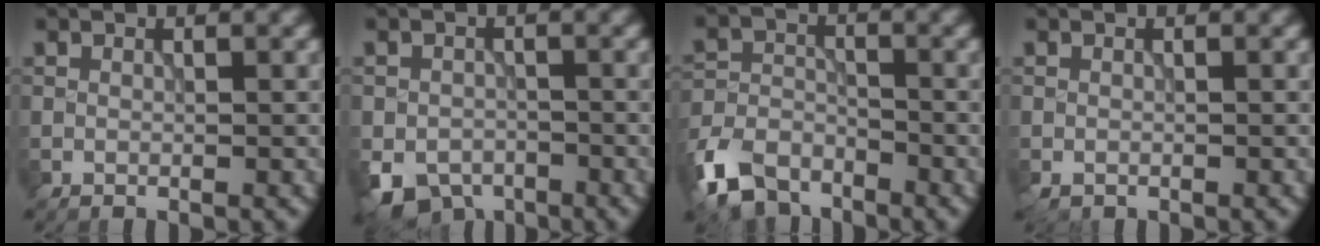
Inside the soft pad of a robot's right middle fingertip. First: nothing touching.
{"total": 4.9, "force": [-3.0, 3.3, 2.2], "torque": [-0.037, -0.013, -0.055]}
{"total": 6.8, "force": [-4.9, 3.6, 2.9], "torque": [-0.061, -0.007, -0.106]}
{"total": 0.9, "force": [-0.6, 0.6, 0.4], "torque": [-0.008, -0.005, -0.012]}